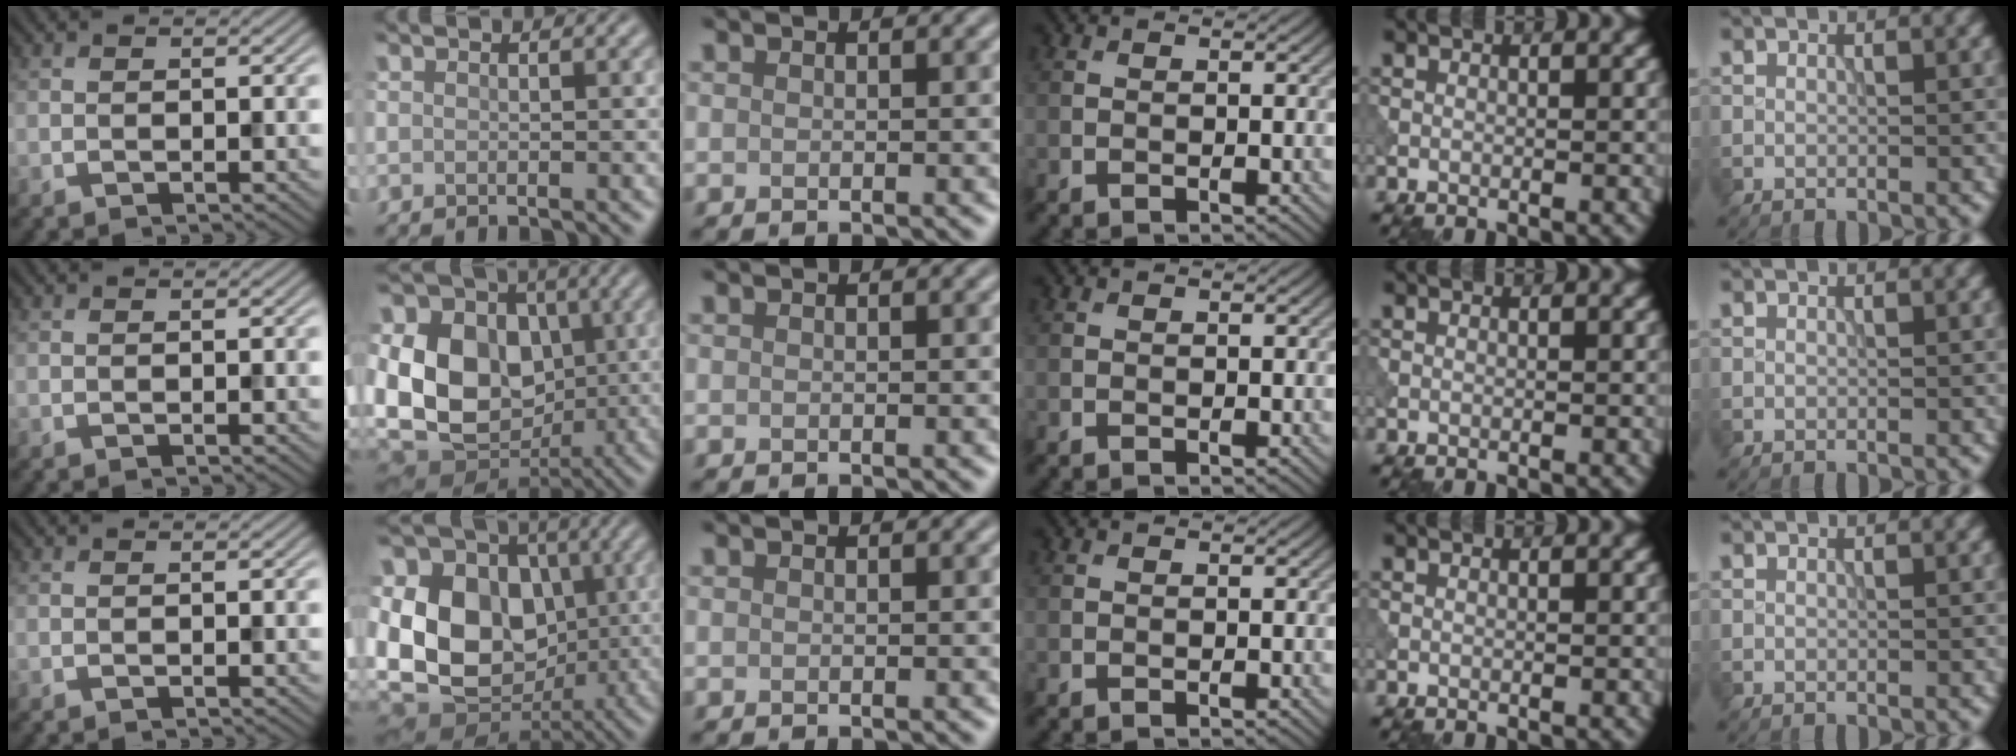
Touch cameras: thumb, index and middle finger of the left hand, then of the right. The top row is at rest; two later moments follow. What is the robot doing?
{"motion": "press", "object": "tv remote"}